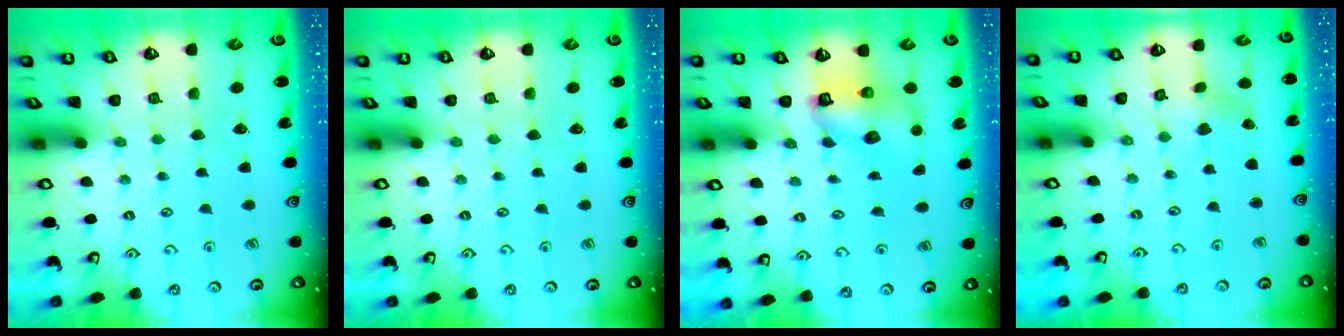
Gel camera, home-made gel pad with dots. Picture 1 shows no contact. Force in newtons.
{"total": 0.0}
{"total": 7.2, "press": 7.2, "slide": 0.8}
{"total": 1.5, "press": 1.5, "slide": 0.1}